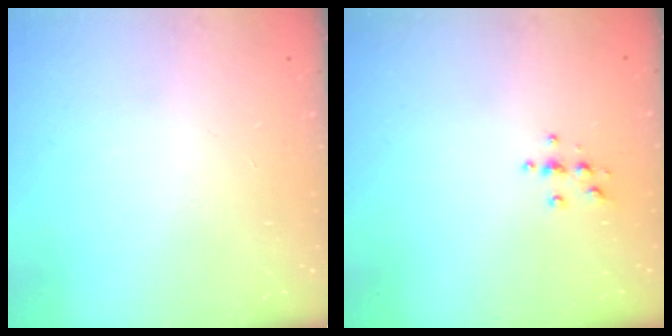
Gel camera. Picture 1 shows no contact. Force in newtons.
{"total": 3.8, "press": 3.8, "slide": 0.4}